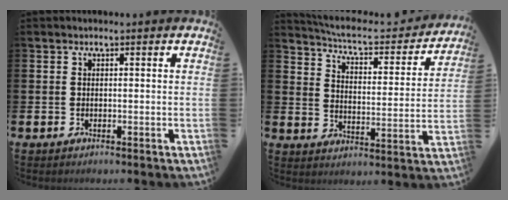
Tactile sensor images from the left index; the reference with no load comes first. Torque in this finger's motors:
{"motor_torque": [0.17, -1.97, 0.04, -0.01]}